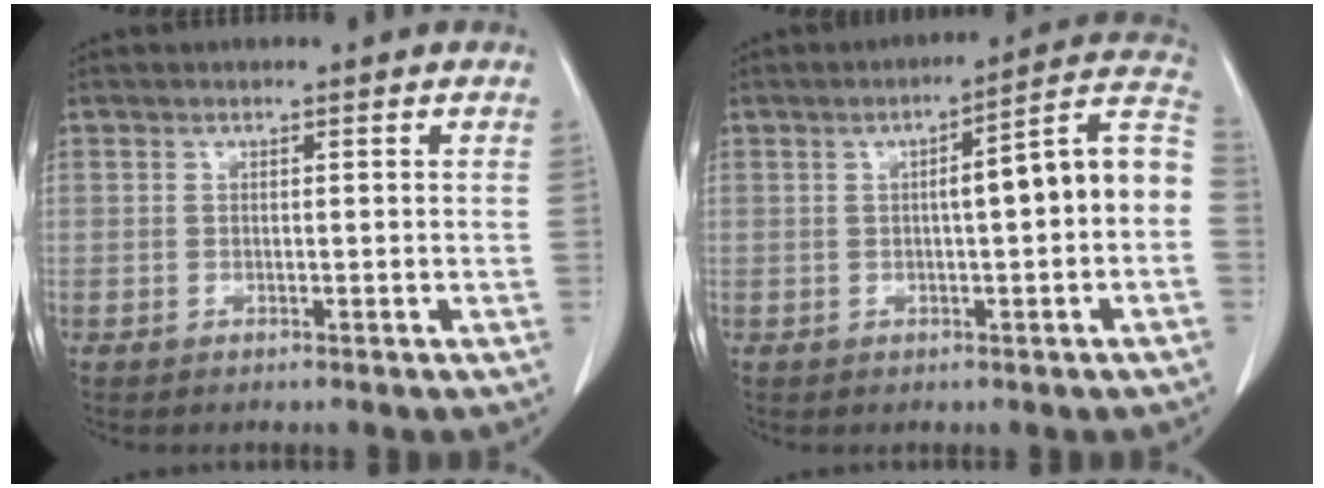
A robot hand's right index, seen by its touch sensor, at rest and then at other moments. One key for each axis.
{"total": 10.9, "fx": -0.3, "fy": 1.0, "fz": 10.8, "tx": -0.142, "ty": 0.037, "tz": -0.007}